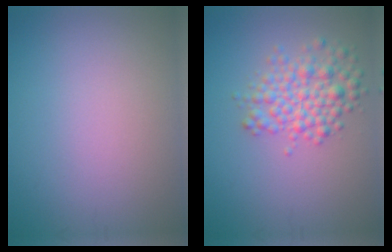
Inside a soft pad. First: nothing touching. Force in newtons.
{"total": 4.1, "press": 4.1, "slide": 0.1}